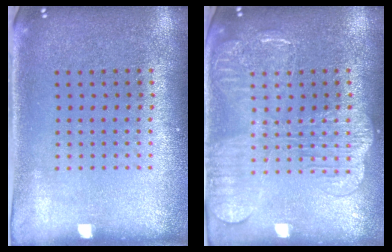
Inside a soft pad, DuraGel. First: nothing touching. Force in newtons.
{"total": 2.3, "press": 2.2, "slide": 0.4}